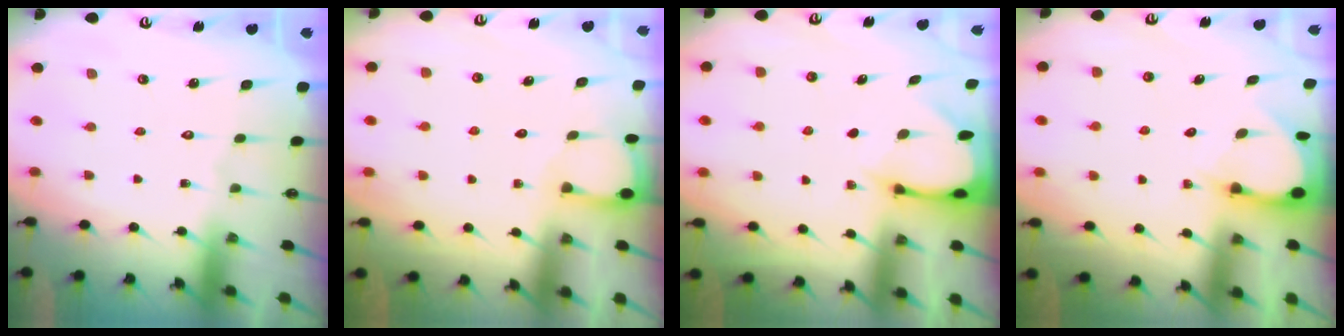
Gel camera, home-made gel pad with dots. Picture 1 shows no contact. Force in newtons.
{"total": 2.0, "press": 1.9, "slide": 0.3}
{"total": 2.5, "press": 2.5, "slide": 0.5}
{"total": 2.8, "press": 2.8, "slide": 0.2}